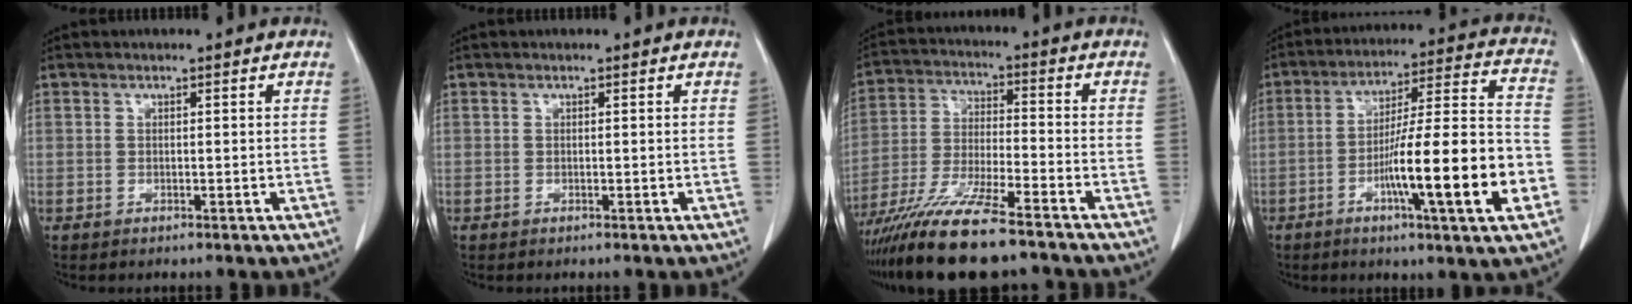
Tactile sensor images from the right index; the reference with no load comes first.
{"total": 0.0}
{"total": 15.7, "force": [-12.4, 1.4, 9.5], "torque": [-0.195, -0.038, -0.220]}
{"total": 18.2, "force": [-5.9, 0.6, 17.2], "torque": [-0.262, 0.003, -0.090]}